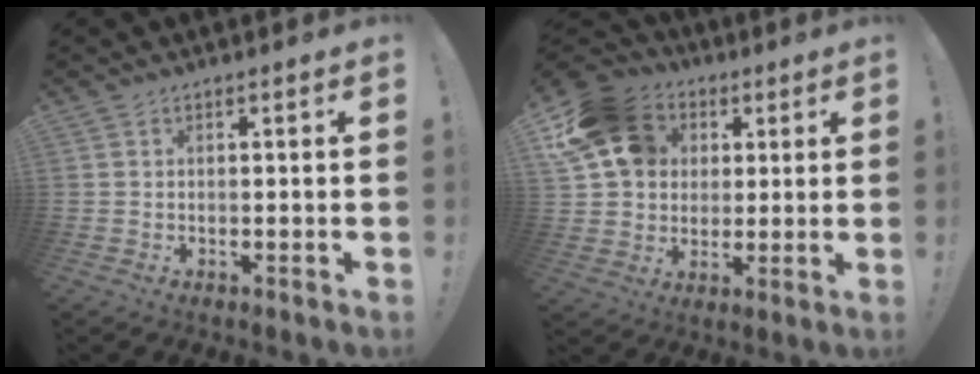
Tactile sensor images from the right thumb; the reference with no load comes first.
{"total": 17.7, "force": [5.6, 14.4, 8.6], "torque": [-0.142, -0.011, 0.116]}